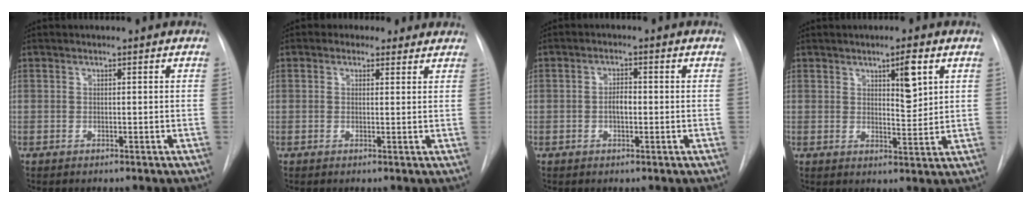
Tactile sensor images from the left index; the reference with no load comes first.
{"total": 3.8, "force": [2.8, 2.5, 0.7], "torque": [-0.004, 0.014, 0.028]}
{"total": 2.3, "force": [-0.4, 1.0, 2.0], "torque": [-0.035, 0.004, -0.006]}
{"total": 4.9, "force": [2.3, 1.0, 4.2], "torque": [-0.066, -0.008, 0.038]}